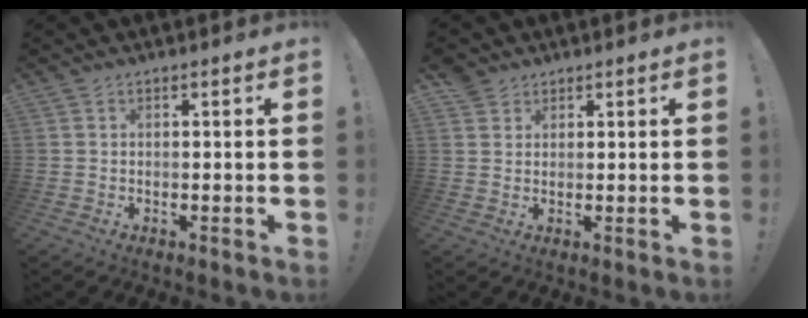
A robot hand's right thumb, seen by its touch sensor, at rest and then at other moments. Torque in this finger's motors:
{"motor_torque": [-0.04, 0.96, 0.12, 0.02, 0.00]}